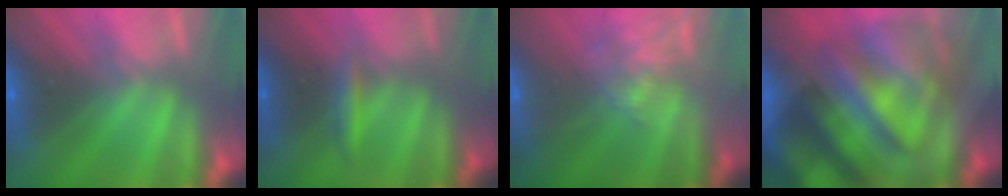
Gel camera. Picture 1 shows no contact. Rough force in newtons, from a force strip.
{"total": 2.3}
{"total": 9.1}
{"total": 6.3}